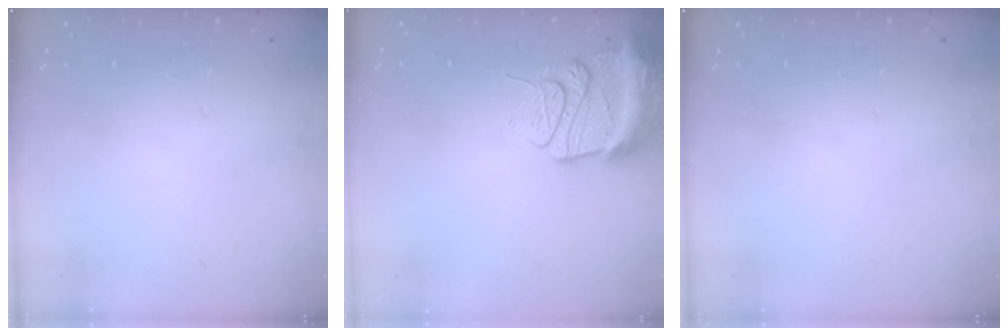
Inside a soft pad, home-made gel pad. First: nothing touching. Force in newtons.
{"total": 14.0, "press": 13.9, "slide": 1.7}
{"total": 0.0}